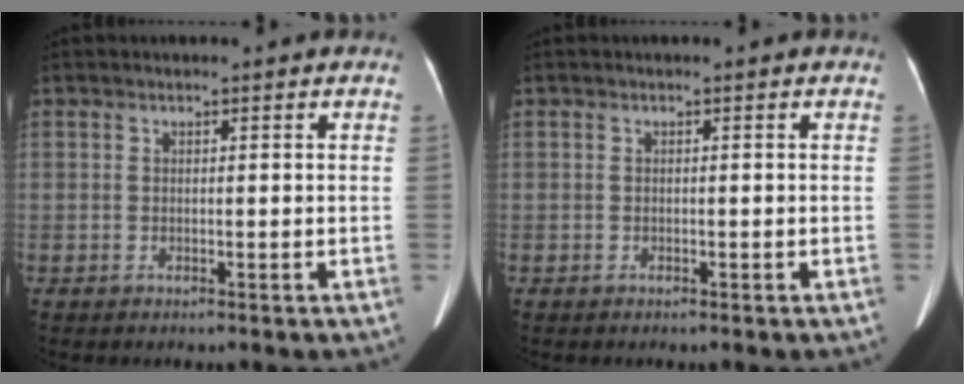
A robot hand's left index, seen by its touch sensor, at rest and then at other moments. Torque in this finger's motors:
{"motor_torque": [-0.12, -0.07, -0.01, -0.01]}